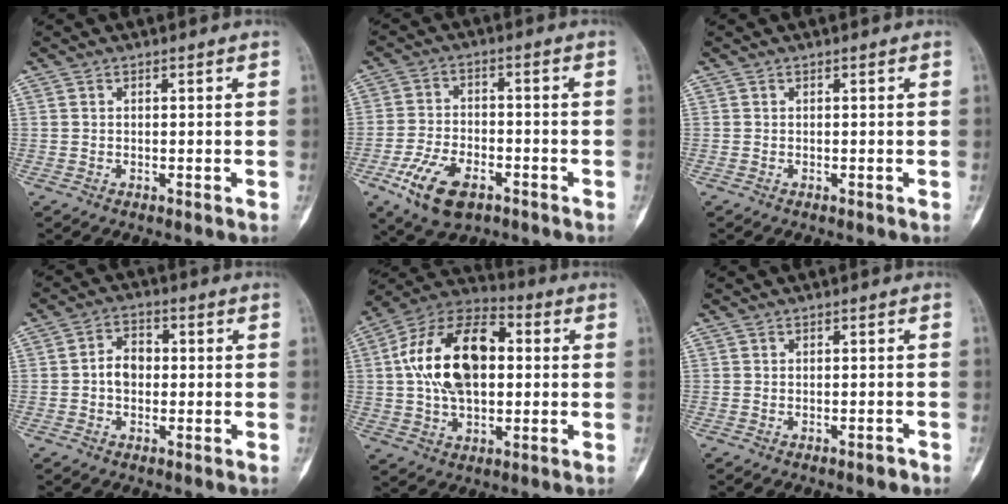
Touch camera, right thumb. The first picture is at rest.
{"total": 10.9, "force": [-5.6, 5.7, 7.4], "torque": [-0.136, 0.015, -0.099]}
{"total": 0.0}
{"total": 5.0, "force": [-0.4, 3.7, 3.3], "torque": [-0.037, 0.016, -0.015]}
{"total": 19.5, "force": [2.2, 11.7, 15.5], "torque": [-0.254, 0.023, 0.031]}
{"total": 1.2, "force": [-0.9, 0.4, 0.7], "torque": [-0.009, 0.006, -0.011]}